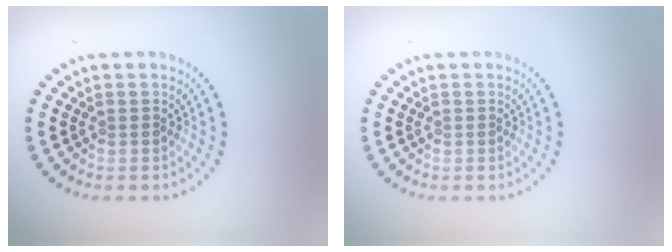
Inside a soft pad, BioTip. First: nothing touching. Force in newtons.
{"total": 0.0}